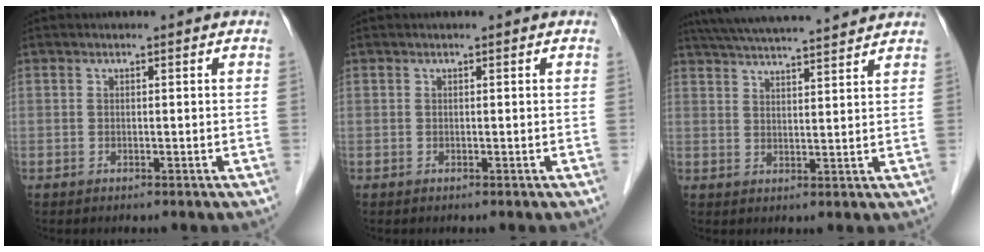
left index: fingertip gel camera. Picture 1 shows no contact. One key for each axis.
{"total": 0.0}
{"total": 14.9, "fx": 13.6, "fy": 0.5, "fz": 6.1, "tx": -0.115, "ty": 0.032, "tz": 0.201}